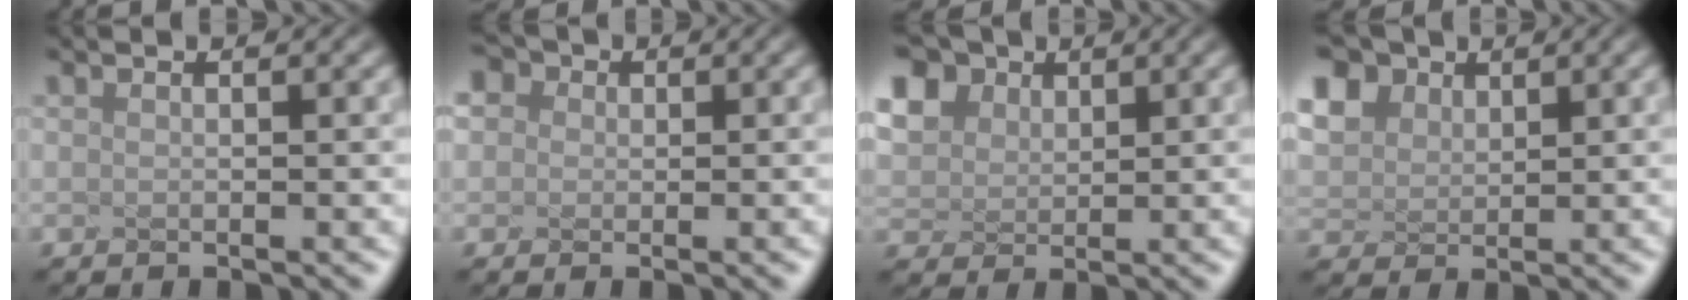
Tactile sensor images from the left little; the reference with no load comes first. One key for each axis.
{"total": 2.9, "fx": 1.2, "fy": 2.4, "fz": 1.1, "tx": -0.050, "ty": 0.017, "tz": 0.032}
{"total": 6.6, "fx": 3.9, "fy": 4.6, "fz": 2.6, "tx": -0.129, "ty": 0.025, "tz": 0.102}
{"total": 5.2, "fx": 3.3, "fy": 3.6, "fz": 2.0, "tx": -0.121, "ty": 0.017, "tz": 0.093}